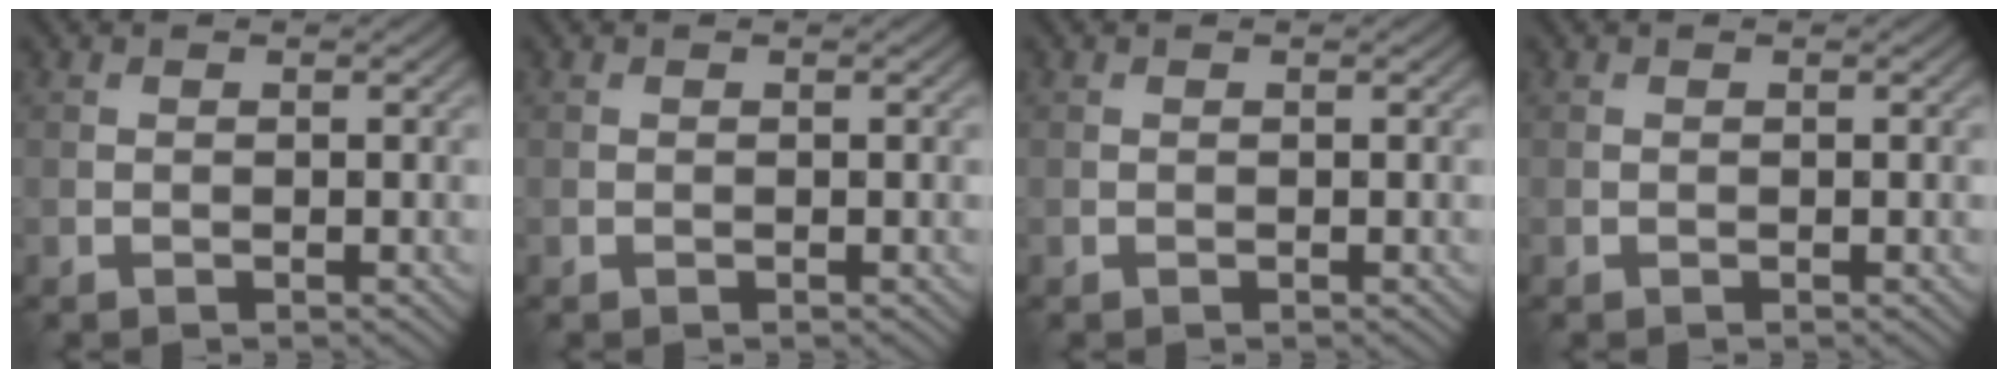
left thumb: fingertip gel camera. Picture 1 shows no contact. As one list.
[{"total": 0.0}, {"total": 0.0}, {"total": 0.0}]